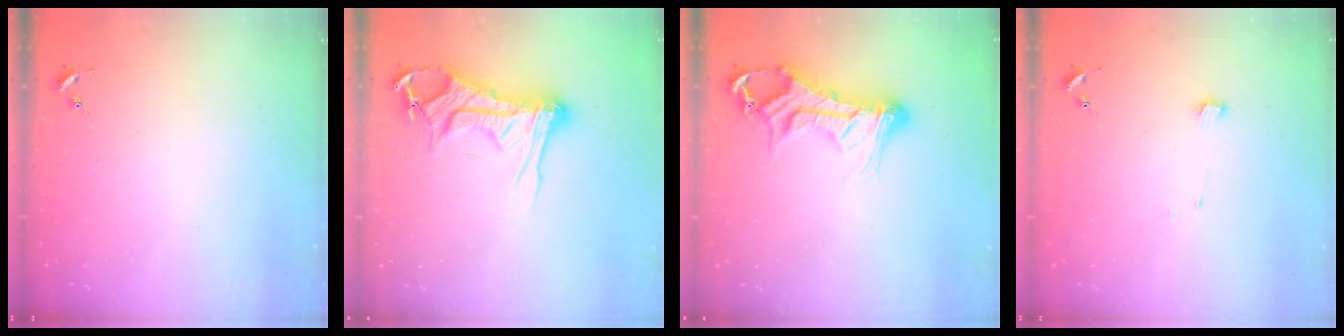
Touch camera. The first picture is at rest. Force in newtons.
{"total": 17.4, "press": 17.4, "slide": 1.2}
{"total": 14.3, "press": 14.2, "slide": 1.4}
{"total": 3.6, "press": 3.6, "slide": 0.4}